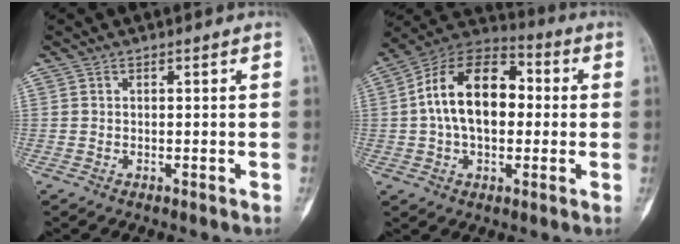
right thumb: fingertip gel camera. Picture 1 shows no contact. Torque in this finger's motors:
{"motor_torque": [0.58, 0.70, 0.73, -0.19, 0.34]}